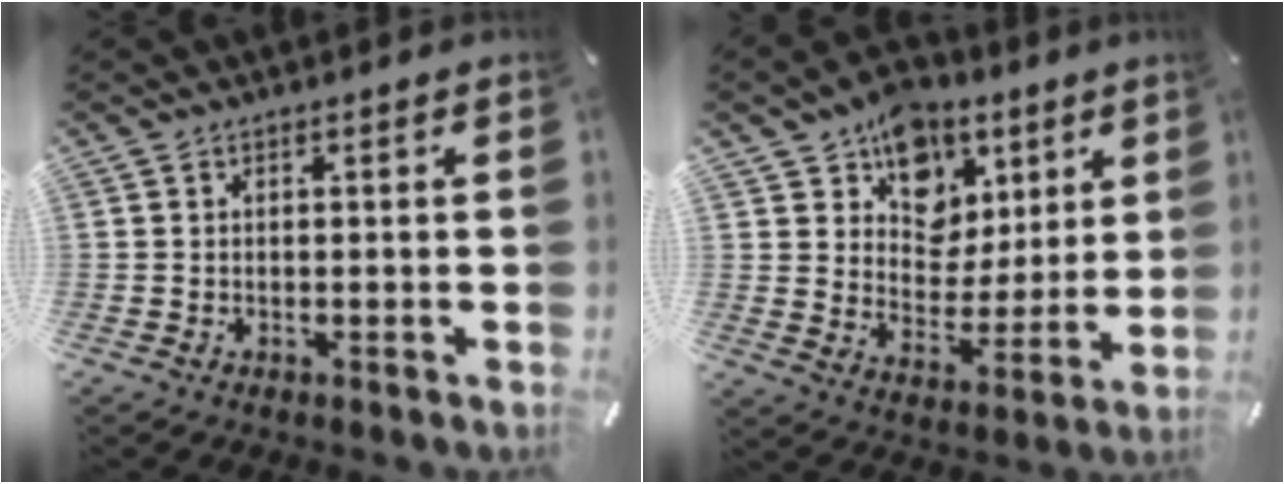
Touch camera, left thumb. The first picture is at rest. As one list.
[{"total": 12.3, "force": [6.8, 9.9, 2.8], "torque": [-0.043, -0.056, 0.130]}]